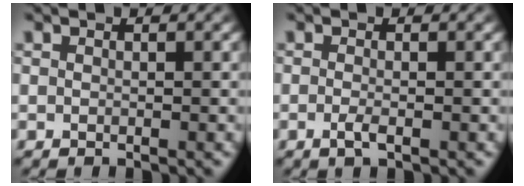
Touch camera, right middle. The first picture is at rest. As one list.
[{"total": 1.2, "force": [-0.5, 0.3, 1.1], "torque": [-0.024, -0.005, -0.011]}]